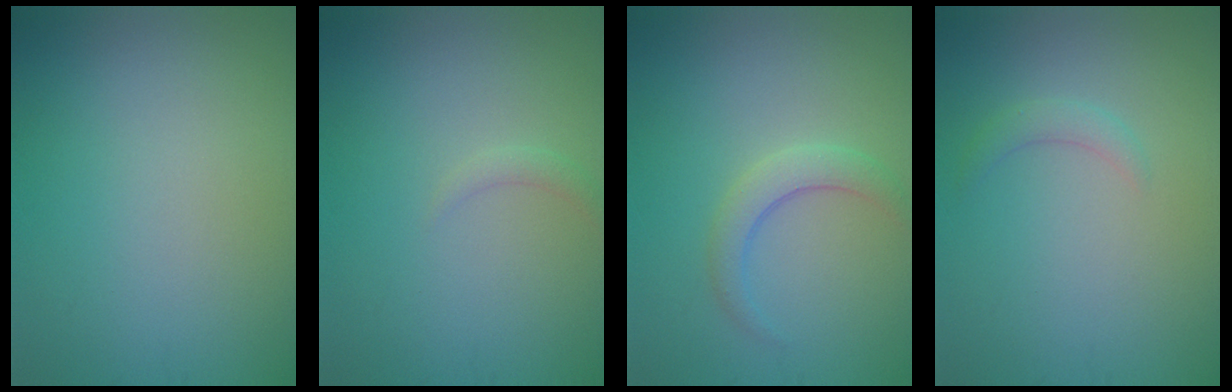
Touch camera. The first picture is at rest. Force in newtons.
{"total": 0.9, "press": 0.9, "slide": 0.1}
{"total": 2.4, "press": 2.4, "slide": 0.1}
{"total": 1.3, "press": 1.3, "slide": 0.0}